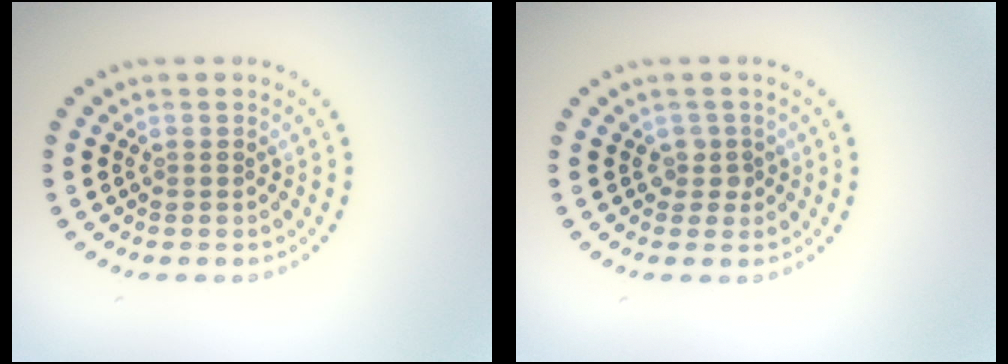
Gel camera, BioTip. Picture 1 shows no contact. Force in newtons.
{"total": 1.3, "press": 1.1, "slide": 0.7}